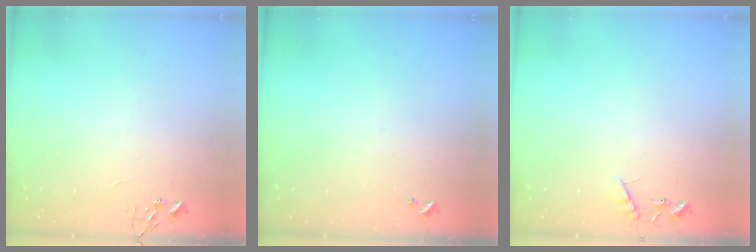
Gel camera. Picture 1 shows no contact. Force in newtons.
{"total": 0.0}
{"total": 8.8, "press": 8.8, "slide": 0.4}